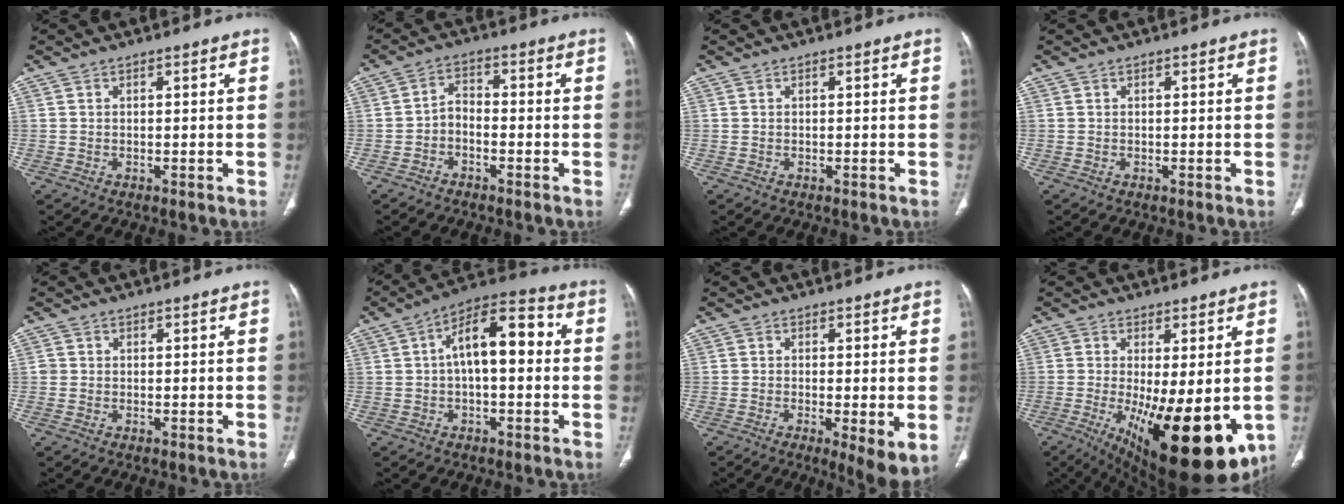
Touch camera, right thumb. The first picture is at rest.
{"total": 3.6, "force": [-1.8, 2.2, 2.1], "torque": [-0.031, 0.027, -0.039]}
{"total": 0.0}
{"total": 0.0}
{"total": 0.8, "force": [0.0, 0.8, 0.2], "torque": [0.003, 0.003, -0.001]}
{"total": 12.7, "force": [1.0, 5.9, 11.2], "torque": [-0.165, 0.042, 0.005]}
{"total": 6.6, "force": [-1.4, 1.5, 6.2], "torque": [-0.102, -0.021, -0.023]}
{"total": 20.7, "force": [-5.4, 7.3, 18.6], "torque": [-0.243, -0.038, -0.058]}